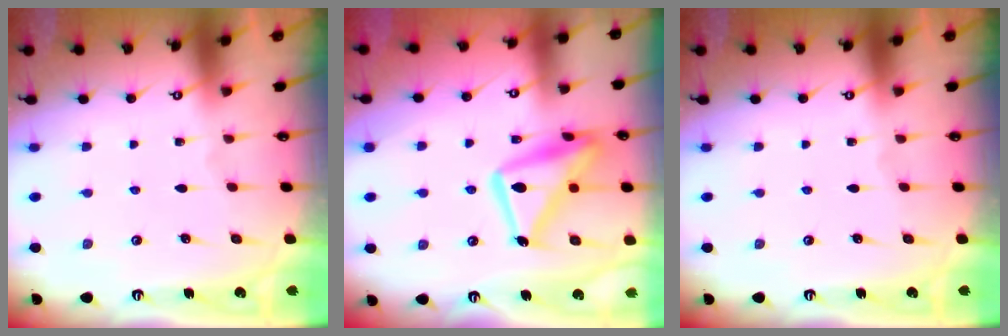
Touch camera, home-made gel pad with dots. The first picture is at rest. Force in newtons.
{"total": 17.0, "press": 16.9, "slide": 1.2}
{"total": 0.0}